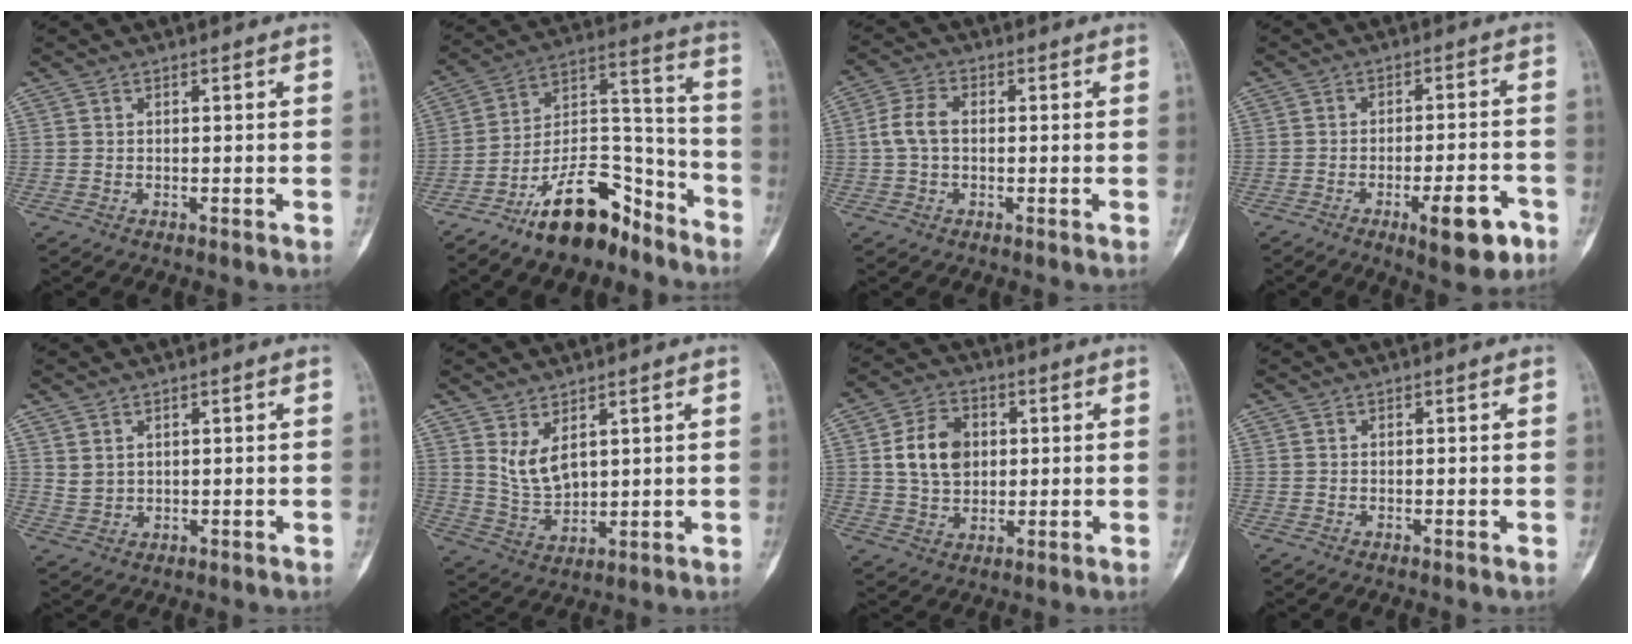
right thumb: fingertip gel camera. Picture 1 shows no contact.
{"total": 16.9, "force": [-11.9, 7.4, 9.4], "torque": [-0.127, 0.114, -0.206]}
{"total": 5.4, "force": [0.0, 3.5, 4.2], "torque": [-0.089, 0.018, -0.006]}
{"total": 9.7, "force": [-4.8, 3.0, 7.9], "torque": [-0.102, 0.022, -0.062]}
{"total": 2.4, "force": [1.3, 1.6, 1.2], "torque": [-0.018, -0.011, 0.034]}
{"total": 6.3, "force": [2.9, 3.2, 4.6], "torque": [-0.078, -0.028, 0.070]}
{"total": 10.0, "force": [1.6, 7.5, 6.5], "torque": [-0.094, 0.001, 0.029]}
{"total": 0.0}